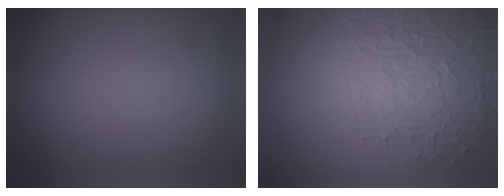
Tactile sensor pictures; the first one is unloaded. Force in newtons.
{"total": 5.9, "press": 4.7, "slide": 3.5}